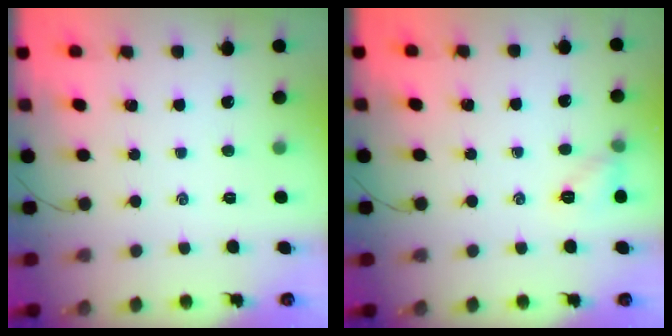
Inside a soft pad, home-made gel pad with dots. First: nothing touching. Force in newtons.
{"total": 6.4, "press": 6.3, "slide": 0.9}